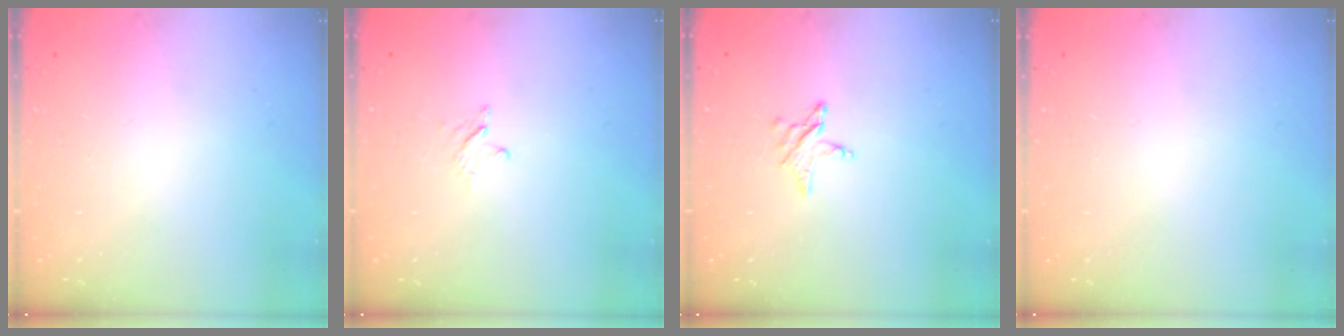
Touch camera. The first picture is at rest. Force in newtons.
{"total": 2.6, "press": 2.6, "slide": 0.3}
{"total": 3.2, "press": 3.2, "slide": 0.3}
{"total": 0.0}